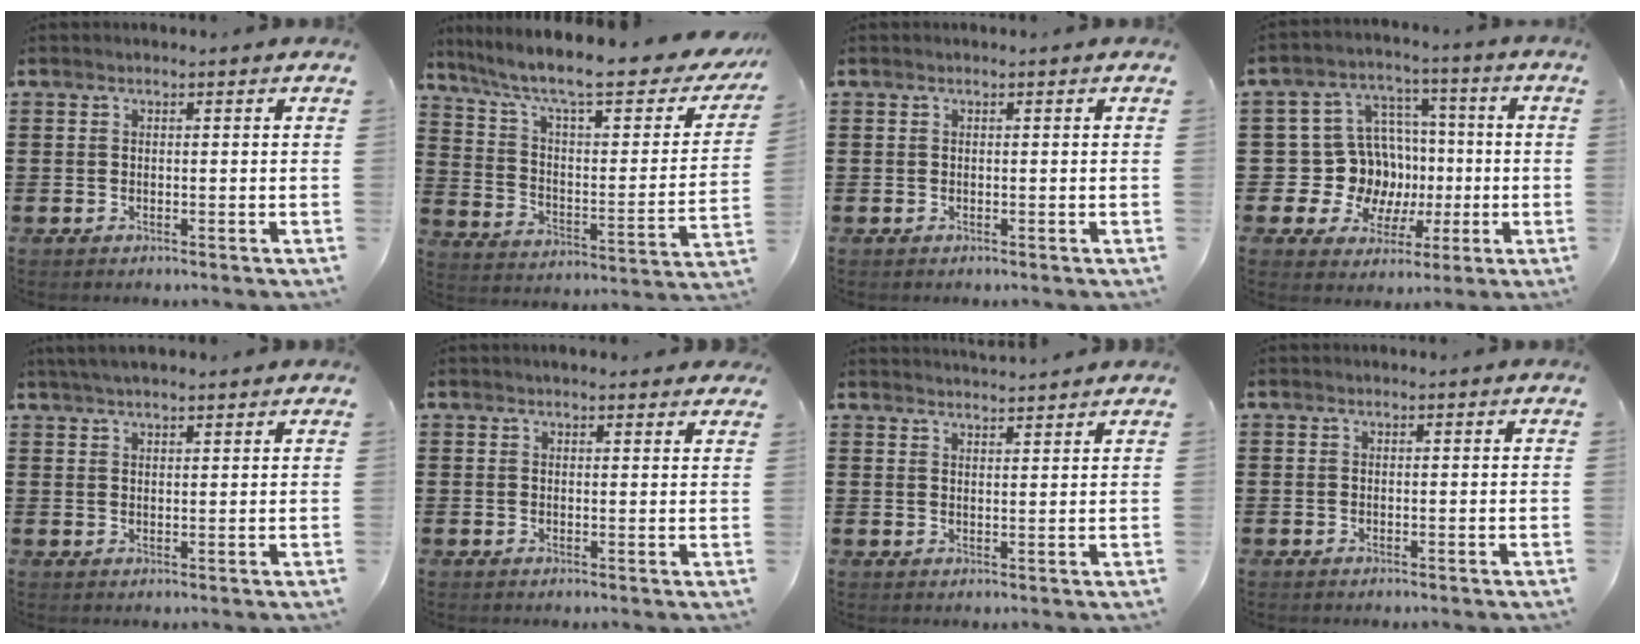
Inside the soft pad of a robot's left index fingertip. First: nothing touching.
{"total": 10.5, "force": [7.5, 1.7, 7.1], "torque": [-0.146, -0.053, 0.119]}
{"total": 0.0}
{"total": 11.4, "force": [-0.4, 10.9, 3.3], "torque": [-0.105, -0.004, 0.005]}
{"total": 2.7, "force": [2.4, 0.3, 1.2], "torque": [-0.029, 0.002, 0.046]}
{"total": 1.6, "force": [1.5, 0.3, 0.4], "torque": [-0.010, 0.005, 0.030]}
{"total": 2.6, "force": [2.5, -0.3, 0.0], "torque": [-0.007, -0.007, 0.049]}
{"total": 0.0}